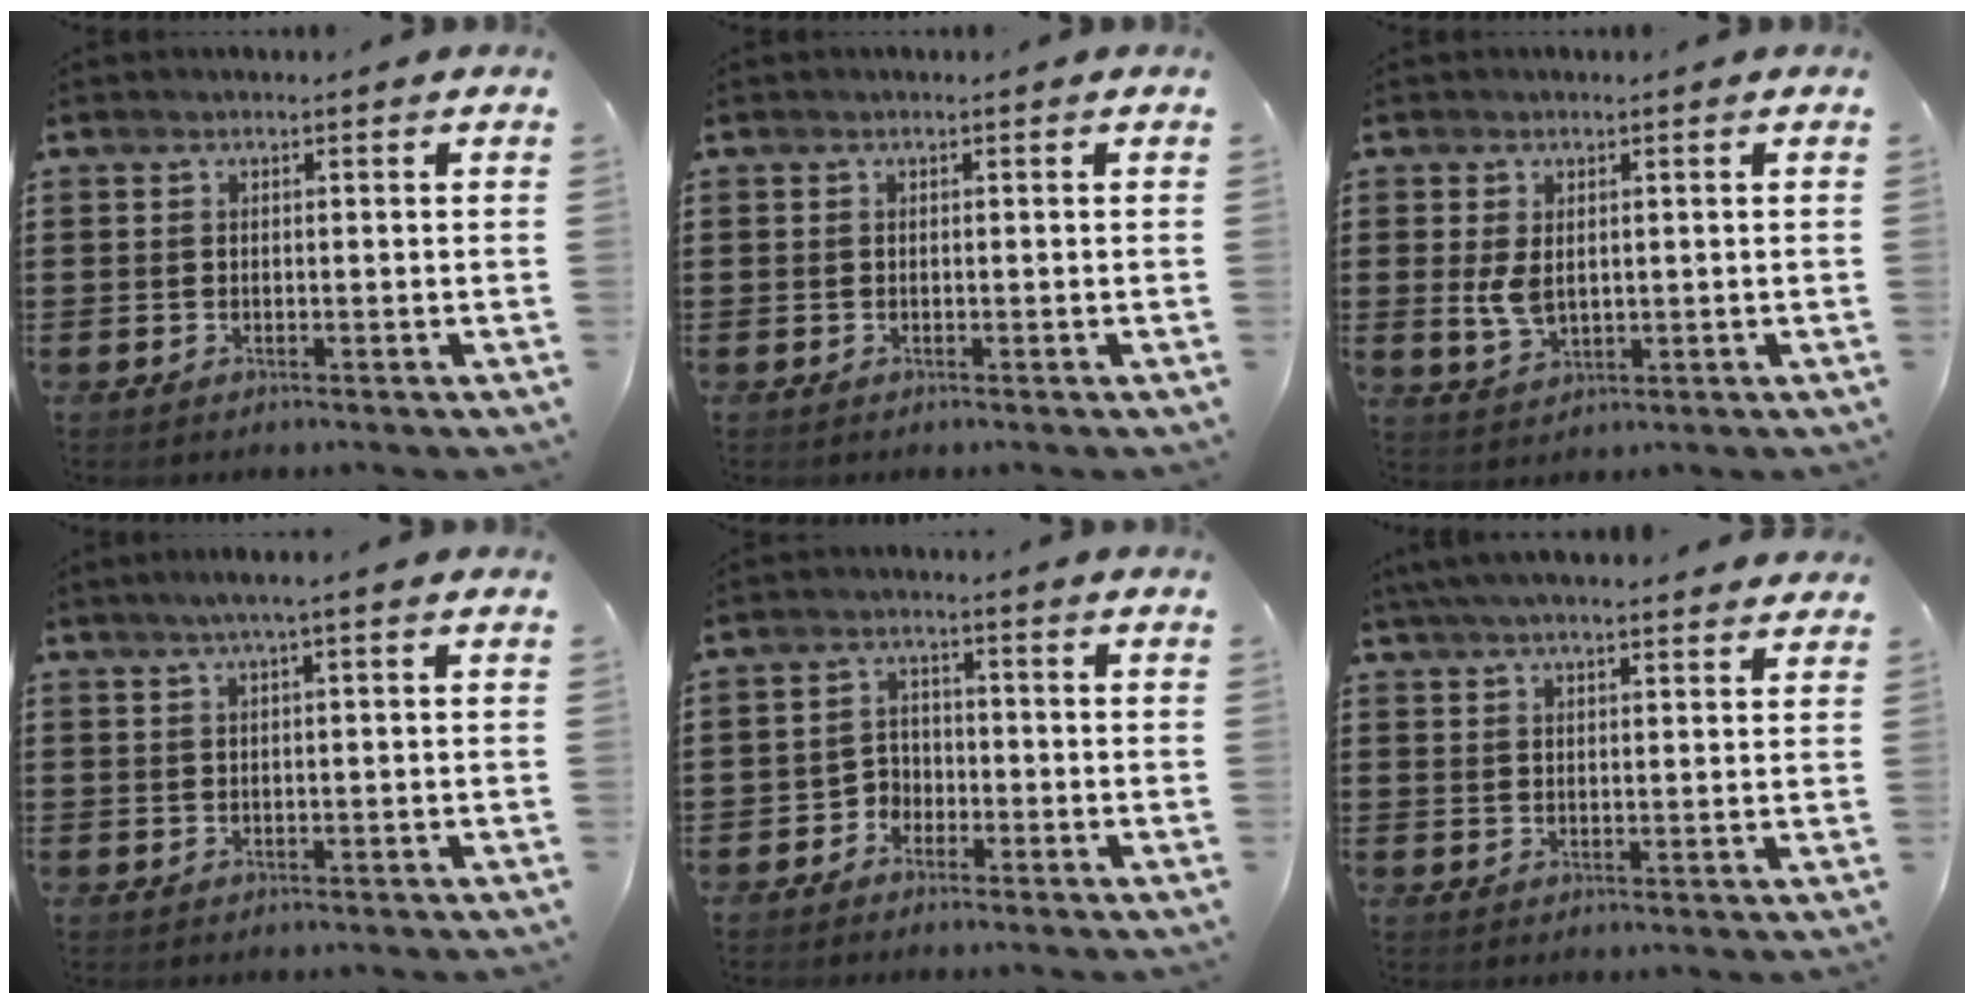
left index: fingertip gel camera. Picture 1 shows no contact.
{"total": 0.0}
{"total": 3.9, "force": [0.6, 2.2, 3.1], "torque": [-0.079, -0.003, 0.008]}
{"total": 1.9, "force": [0.8, -0.3, 1.7], "torque": [-0.031, -0.002, 0.013]}
{"total": 2.7, "force": [-1.9, 1.9, 0.5], "torque": [-0.018, 0.006, -0.043]}
{"total": 4.4, "force": [4.1, 0.1, 1.7], "torque": [-0.045, -0.006, 0.075]}